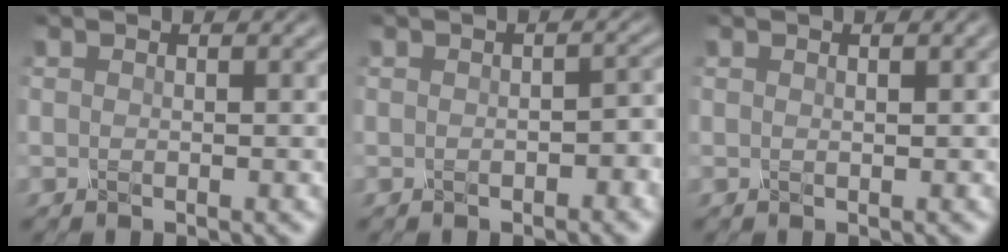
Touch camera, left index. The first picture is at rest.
{"total": 2.0, "force": [-0.5, 1.1, 1.7], "torque": [-0.021, 0.001, -0.007]}
{"total": 0.8, "force": [0.4, 0.1, 0.7], "torque": [-0.010, 0.005, 0.006]}